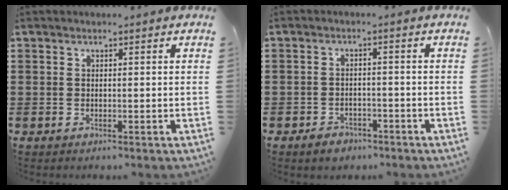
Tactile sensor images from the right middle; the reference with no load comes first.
{"total": 2.0, "force": [-1.8, 0.9, 0.1], "torque": [-0.007, 0.006, -0.040]}